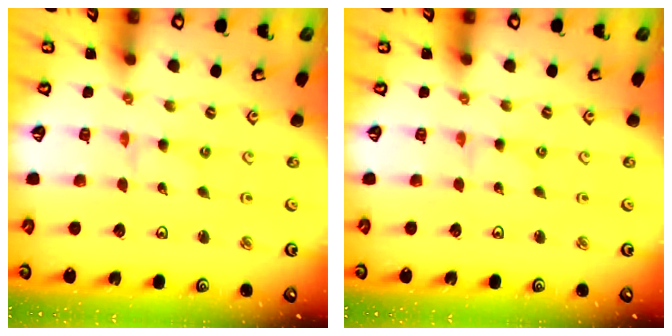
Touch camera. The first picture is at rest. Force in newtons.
{"total": 0.0}